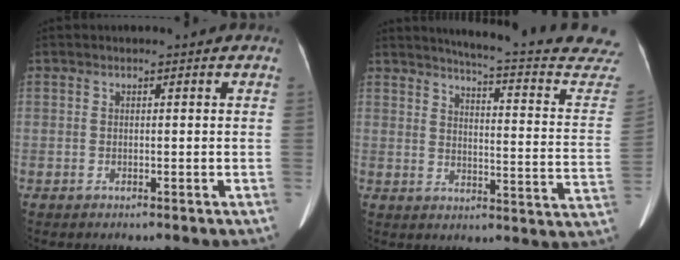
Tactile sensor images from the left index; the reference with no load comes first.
{"total": 22.6, "force": [21.1, 0.9, 8.0], "torque": [-0.100, -0.104, 0.234]}